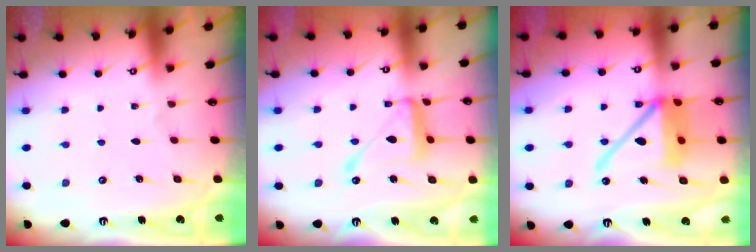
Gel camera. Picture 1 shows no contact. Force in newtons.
{"total": 13.1, "press": 13.0, "slide": 1.3}
{"total": 15.6, "press": 15.5, "slide": 1.8}